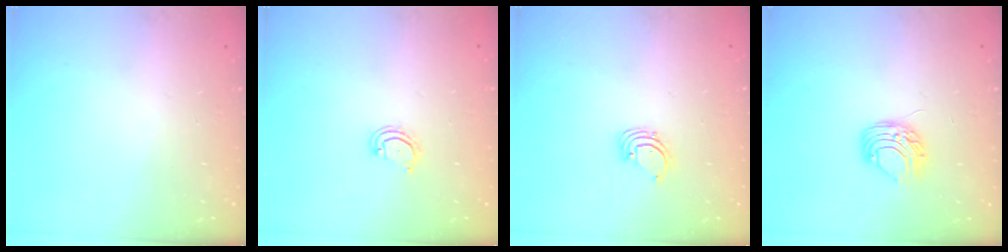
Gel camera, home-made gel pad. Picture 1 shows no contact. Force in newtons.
{"total": 2.8, "press": 2.8, "slide": 0.2}
{"total": 1.4, "press": 1.4, "slide": 0.1}
{"total": 7.5, "press": 7.4, "slide": 0.7}